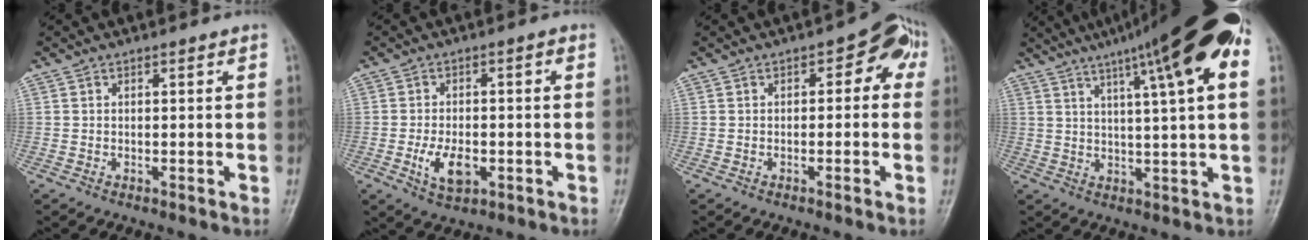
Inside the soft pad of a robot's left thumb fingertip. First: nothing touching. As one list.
[{"total": 6.9, "force": [-2.1, 3.8, 5.3], "torque": [-0.087, 0.008, -0.033]}, {"total": 5.5, "force": [0.3, 3.5, 4.2], "torque": [-0.015, 0.025, -0.008]}, {"total": 18.9, "force": [8.6, 2.5, 16.7], "torque": [-0.244, 0.011, 0.120]}]